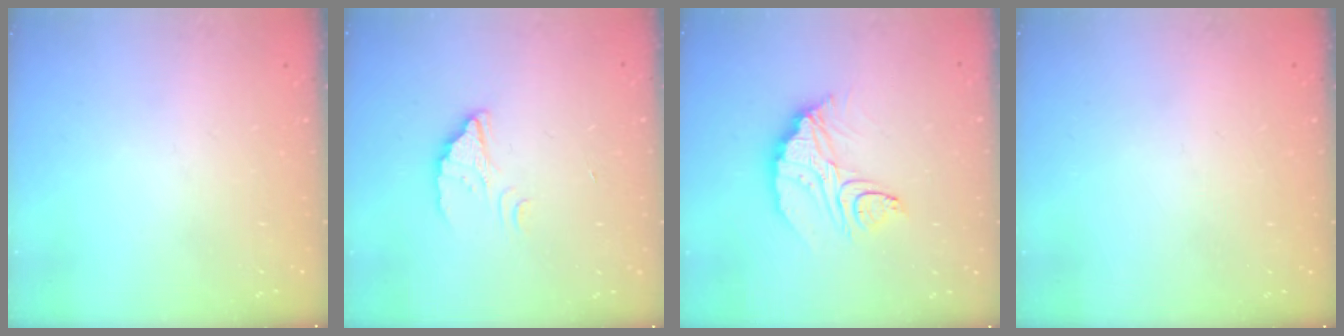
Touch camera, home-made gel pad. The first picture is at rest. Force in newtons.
{"total": 2.7, "press": 2.7, "slide": 0.1}
{"total": 12.2, "press": 12.2, "slide": 1.1}
{"total": 2.2, "press": 2.2, "slide": 0.1}